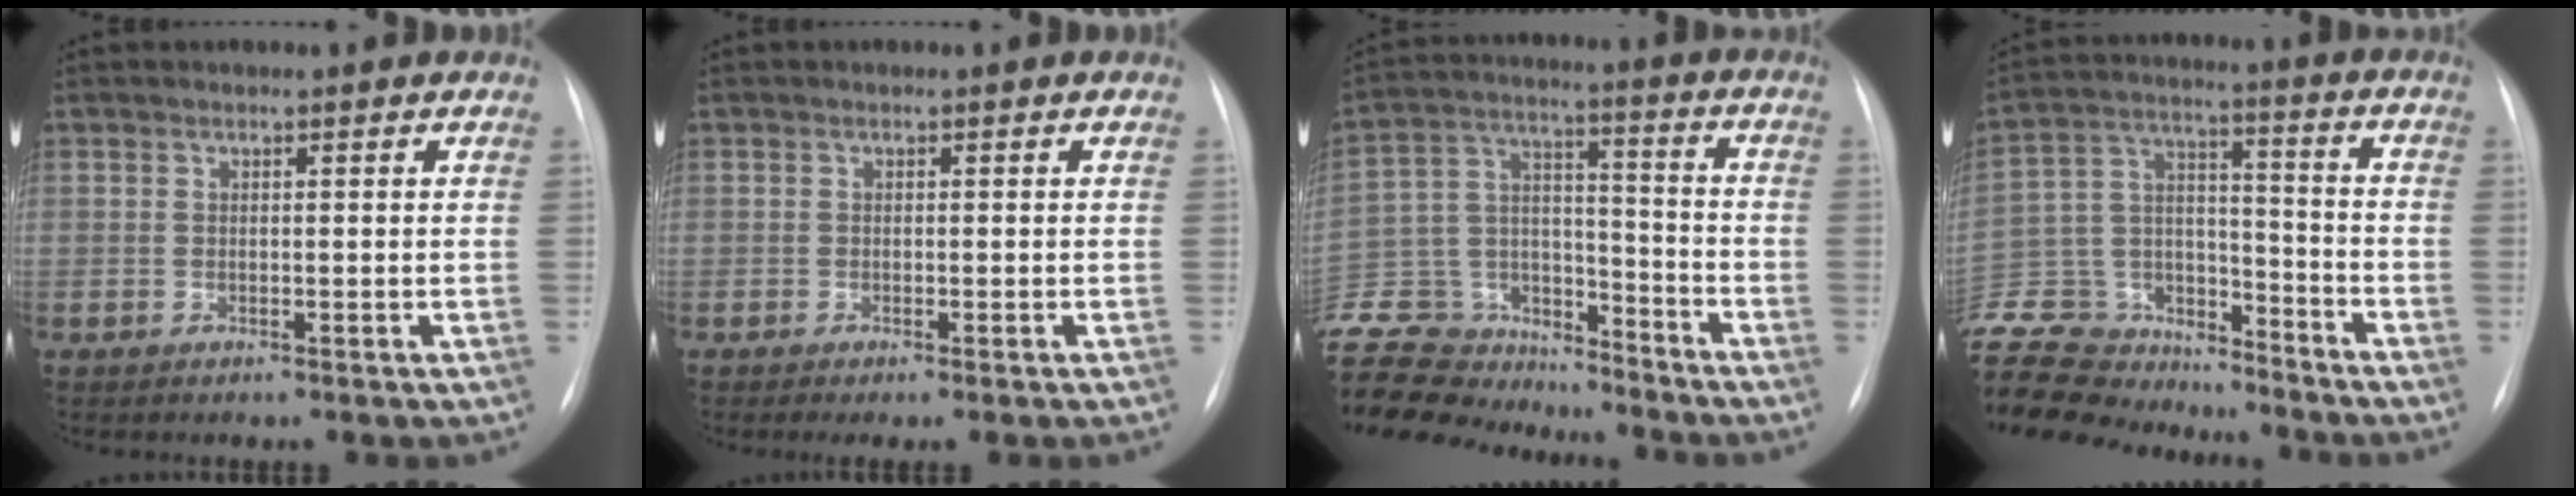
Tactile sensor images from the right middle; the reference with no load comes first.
{"total": 2.0, "force": [-1.4, -0.1, 1.4], "torque": [-0.019, -0.006, -0.017]}
{"total": 16.2, "force": [-15.0, 5.5, 2.4], "torque": [-0.047, 0.064, -0.257]}
{"total": 16.4, "force": [-15.3, 5.5, 2.4], "torque": [-0.048, 0.064, -0.260]}